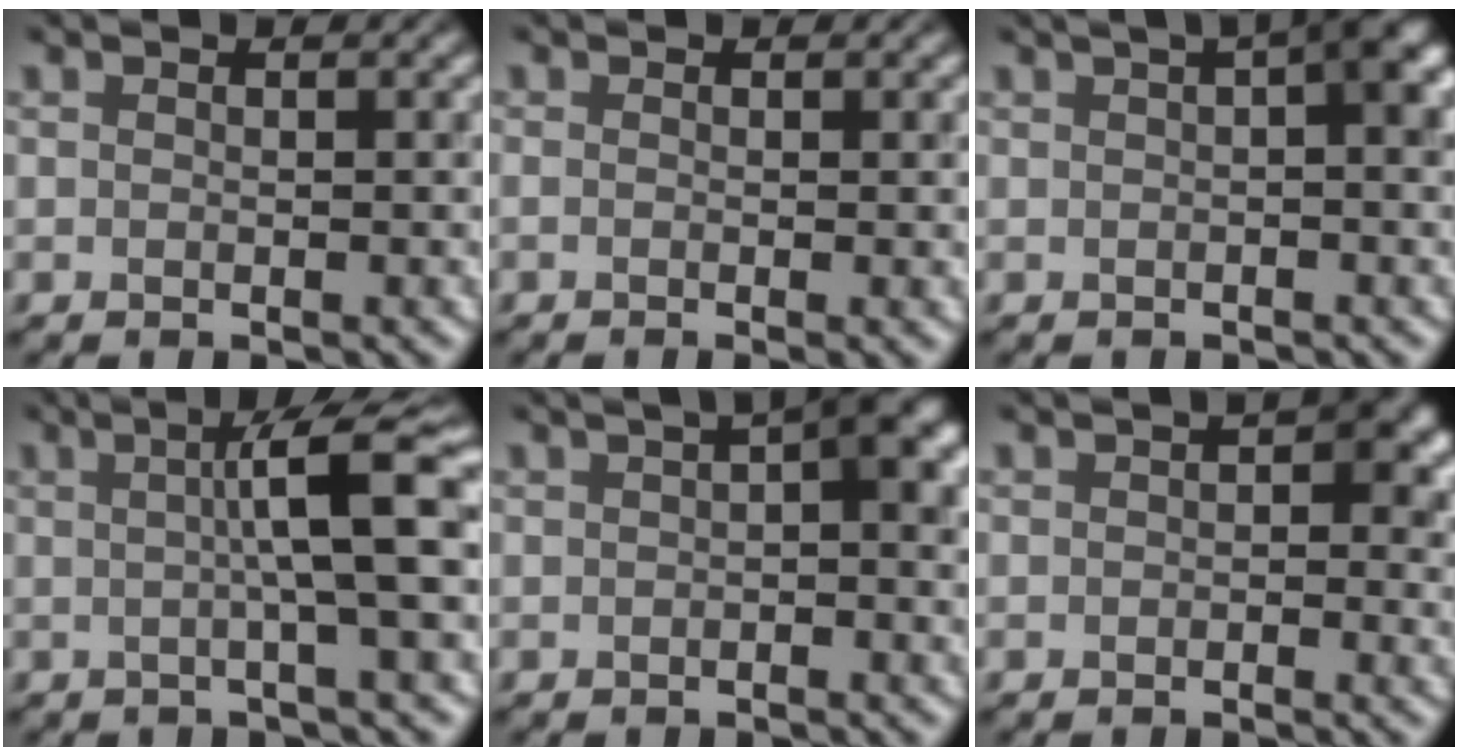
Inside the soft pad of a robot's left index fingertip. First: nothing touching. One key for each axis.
{"total": 1.4, "fx": -0.2, "fy": 0.5, "fz": 1.3, "tx": -0.010, "ty": -0.007, "tz": -0.009}
{"total": 4.8, "fx": 1.4, "fy": 1.1, "fz": 4.5, "tx": -0.045, "ty": 0.020, "tz": 0.013}
{"total": 6.7, "fx": 0.8, "fy": 0.8, "fz": 6.6, "tx": -0.089, "ty": 0.011, "tz": 0.007}
{"total": 3.8, "fx": 0.9, "fy": 0.8, "fz": 3.6, "tx": -0.042, "ty": 0.017, "tz": 0.009}
{"total": 4.2, "fx": 0.6, "fy": 2.5, "fz": 3.3, "tx": -0.022, "ty": 0.002, "tz": 0.004}